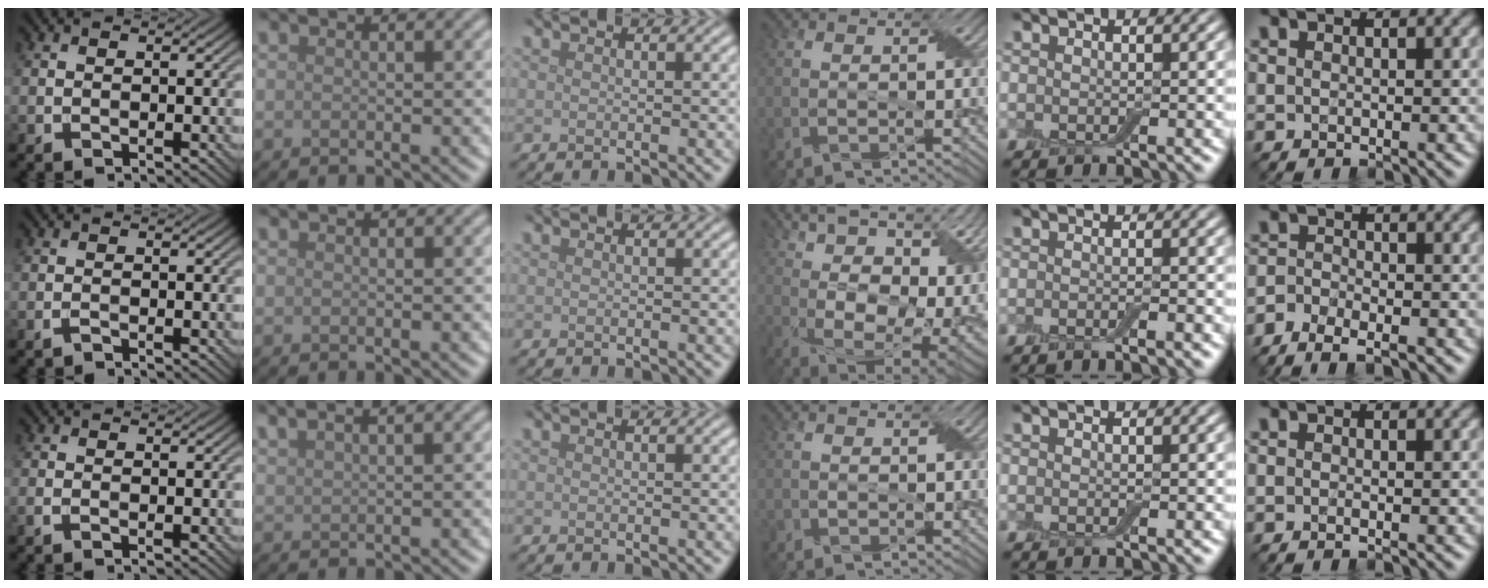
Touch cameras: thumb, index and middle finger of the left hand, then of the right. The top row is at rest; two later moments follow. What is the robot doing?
{"motion": "peel", "object": "bubble wrap"}